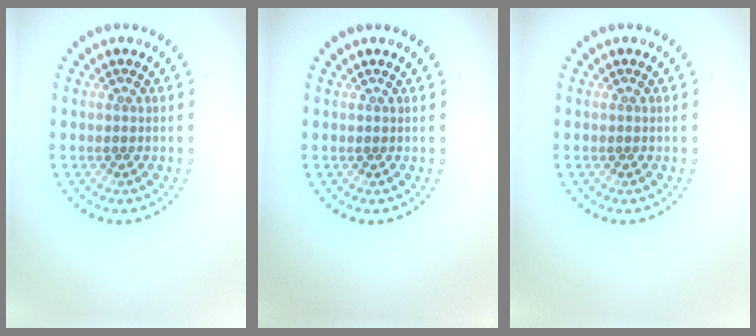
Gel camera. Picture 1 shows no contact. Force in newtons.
{"total": 0.0}
{"total": 0.0}